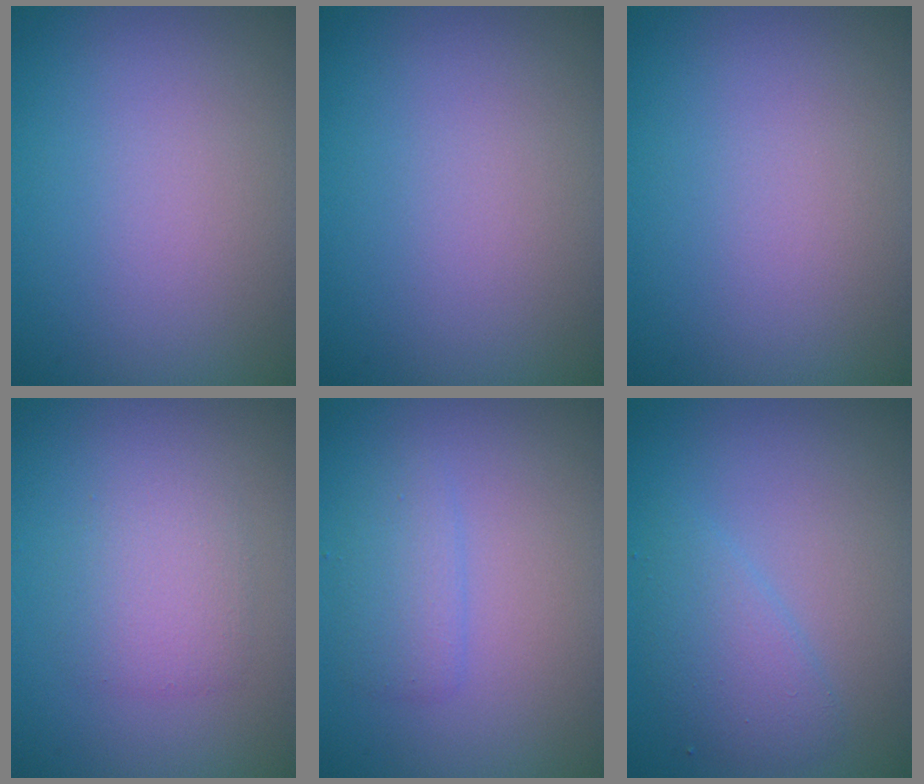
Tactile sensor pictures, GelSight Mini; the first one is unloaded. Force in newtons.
{"total": 0.0}
{"total": 0.0}
{"total": 2.3, "press": 2.3, "slide": 0.1}
{"total": 1.9, "press": 1.9, "slide": 0.1}
{"total": 2.5, "press": 2.5, "slide": 0.1}